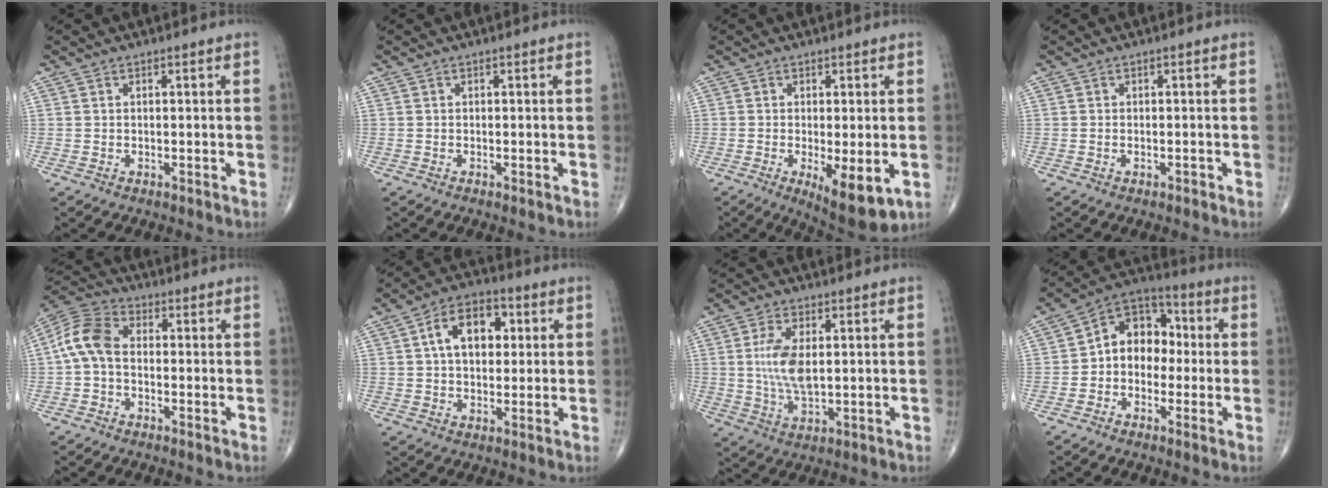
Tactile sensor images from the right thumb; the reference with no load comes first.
{"total": 0.0}
{"total": 9.4, "force": [-2.7, 3.1, 8.5], "torque": [-0.123, -0.023, -0.033]}
{"total": 0.5, "force": [-0.4, 0.2, 0.3], "torque": [-0.010, 0.006, -0.004]}
{"total": 8.4, "force": [-0.5, 5.5, 6.4], "torque": [-0.127, 0.026, -0.026]}
{"total": 10.9, "force": [2.4, 6.9, 8.0], "torque": [-0.109, 0.014, 0.034]}
{"total": 8.5, "force": [1.2, 4.1, 7.3], "torque": [-0.149, -0.009, 0.027]}
{"total": 11.1, "force": [-0.3, 8.5, 7.2], "torque": [-0.074, 0.042, -0.024]}